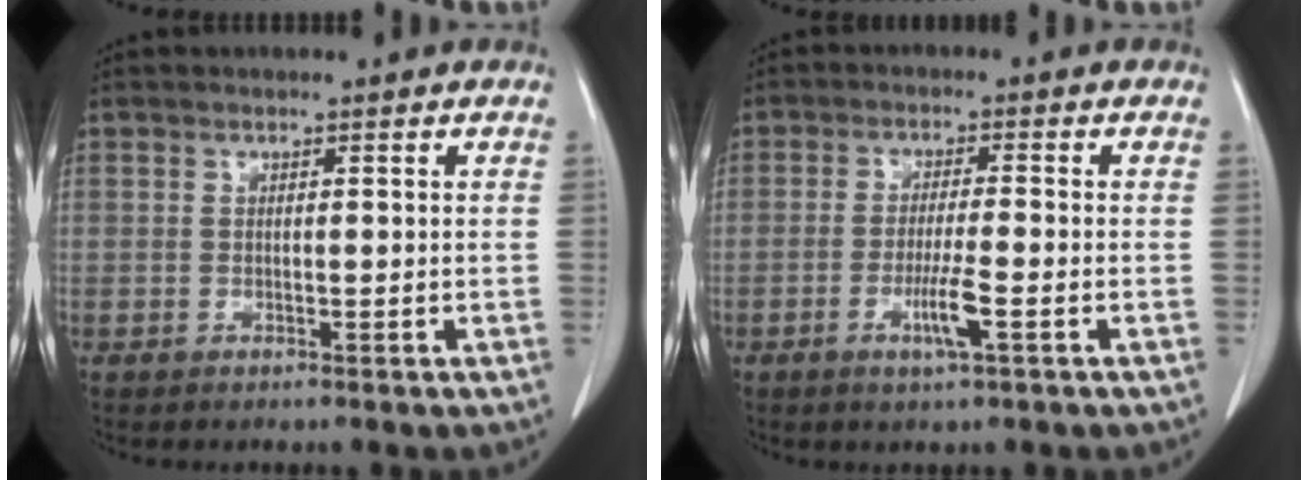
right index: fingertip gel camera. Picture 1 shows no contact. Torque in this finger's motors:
{"motor_torque": [0.83, -0.31, 0.38, 0.10]}